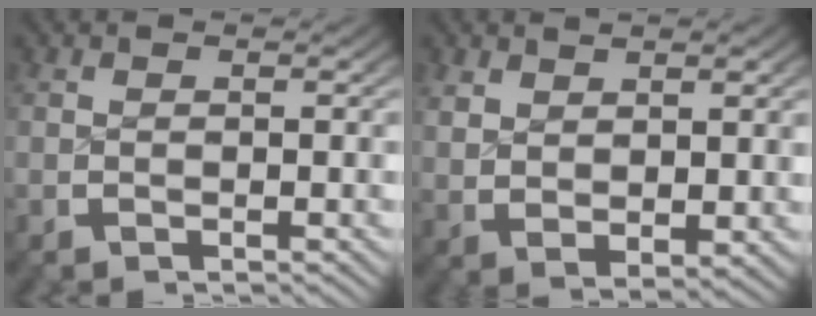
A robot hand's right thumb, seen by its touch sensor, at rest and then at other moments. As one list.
[{"total": 3.3, "force": [1.8, 1.7, 2.2], "torque": [-0.037, -0.004, 0.045]}]